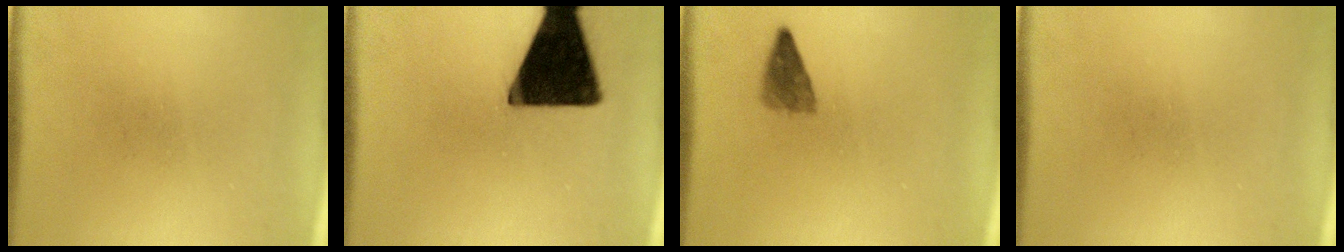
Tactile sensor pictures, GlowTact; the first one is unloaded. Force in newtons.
{"total": 18.3}
{"total": 2.4}
{"total": 0.0}